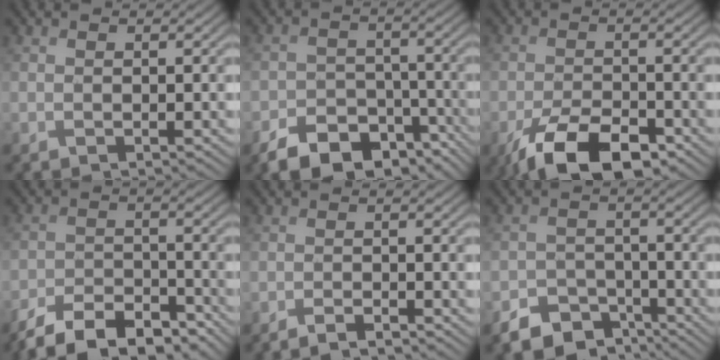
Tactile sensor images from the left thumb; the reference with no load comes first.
{"total": 8.6, "force": [-5.8, 5.5, 3.3], "torque": [-0.048, -0.021, -0.102]}
{"total": 8.9, "force": [-5.6, 4.2, 5.4], "torque": [-0.085, -0.010, -0.101]}
{"total": 9.1, "force": [-7.5, 3.5, 3.7], "torque": [-0.058, -0.005, -0.141]}
{"total": 1.6, "force": [-1.4, 0.7, 0.5], "torque": [-0.002, 0.000, -0.027]}
{"total": 6.5, "force": [-4.5, 4.2, 1.8], "torque": [-0.029, -0.018, -0.080]}